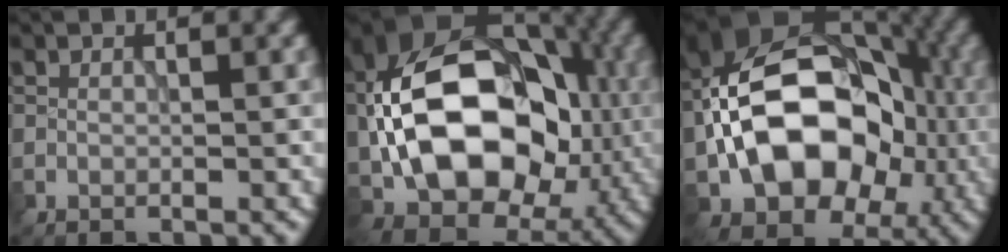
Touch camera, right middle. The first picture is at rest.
{"total": 16.3, "force": [-1.4, 11.0, 12.0], "torque": [-0.196, 0.022, -0.041]}
{"total": 15.0, "force": [-2.2, 10.5, 10.5], "torque": [-0.151, 0.015, -0.050]}